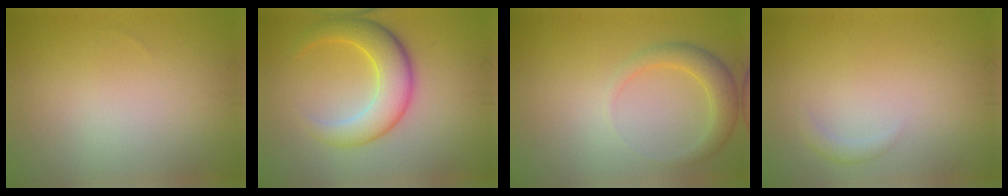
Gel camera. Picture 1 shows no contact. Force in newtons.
{"total": 5.4, "press": 5.4, "slide": 0.1}
{"total": 2.6, "press": 2.6, "slide": 0.0}
{"total": 0.9, "press": 0.9, "slide": 0.1}